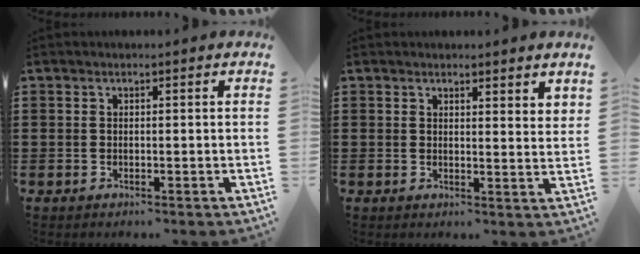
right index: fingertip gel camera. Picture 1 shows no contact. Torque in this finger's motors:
{"motor_torque": [-0.20, 0.31, 0.15, 0.00]}